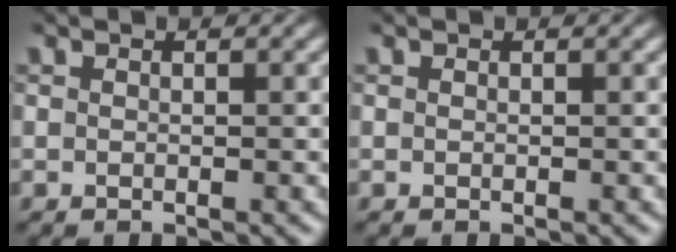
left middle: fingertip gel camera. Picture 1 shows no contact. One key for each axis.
{"total": 0.0}